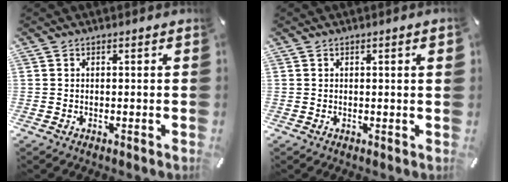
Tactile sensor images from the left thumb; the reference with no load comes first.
{"total": 1.7, "force": [0.3, 0.2, 1.7], "torque": [-0.030, 0.001, 0.004]}